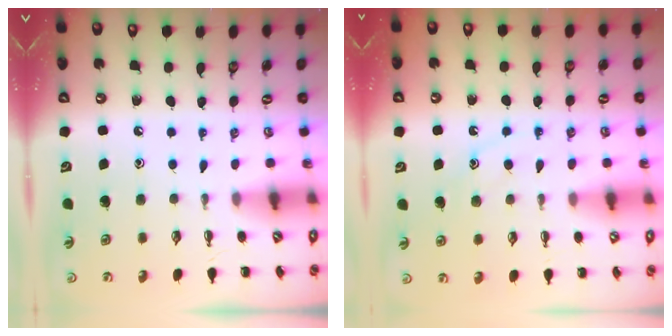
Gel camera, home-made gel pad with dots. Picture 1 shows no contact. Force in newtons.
{"total": 10.3, "press": 10.2, "slide": 0.8}